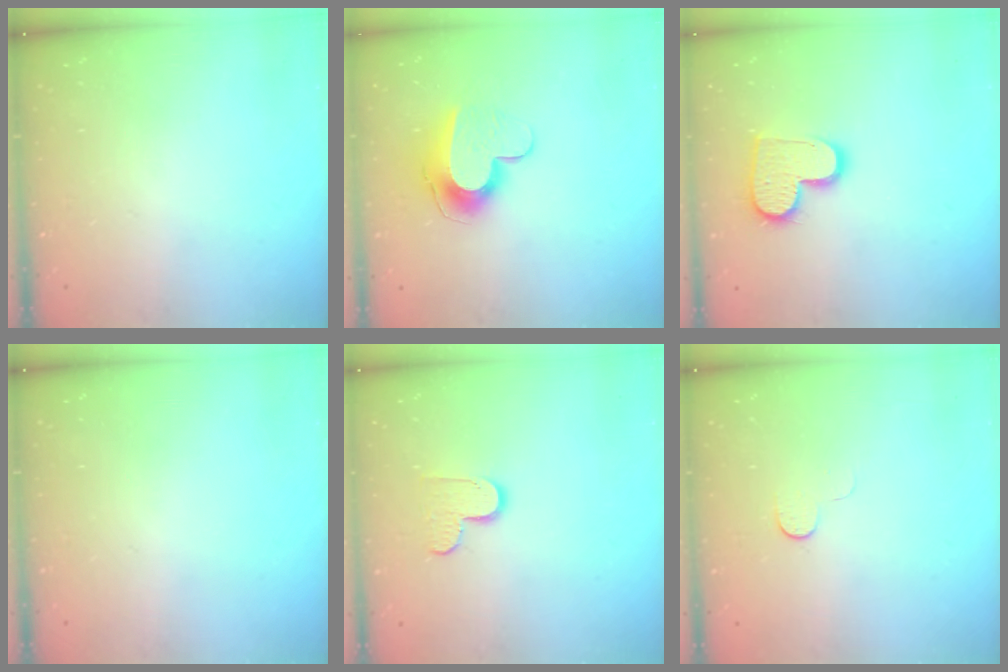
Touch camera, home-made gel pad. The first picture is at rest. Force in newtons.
{"total": 11.4, "press": 11.3, "slide": 1.0}
{"total": 13.8, "press": 13.7, "slide": 1.0}
{"total": 0.0}
{"total": 7.4, "press": 7.4, "slide": 0.4}
{"total": 4.2, "press": 4.1, "slide": 1.0}